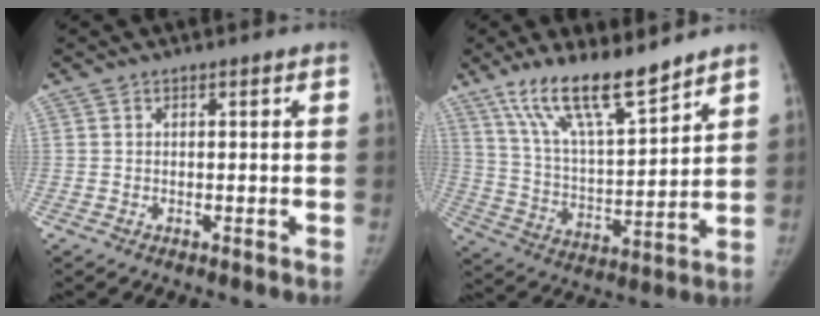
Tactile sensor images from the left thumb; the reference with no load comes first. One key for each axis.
{"total": 15.4, "fx": 11.6, "fy": 3.5, "fz": 9.5, "tx": -0.146, "ty": -0.064, "tz": 0.221}